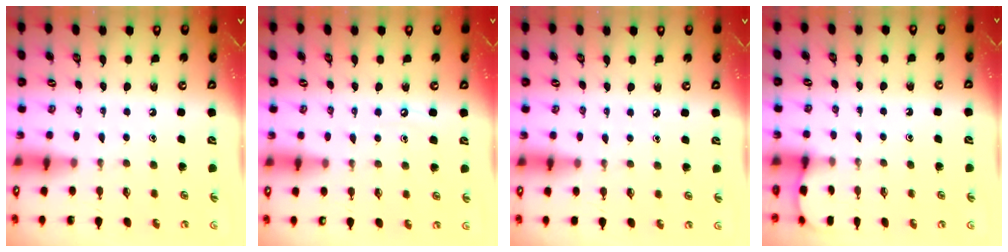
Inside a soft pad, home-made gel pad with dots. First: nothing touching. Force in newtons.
{"total": 5.1, "press": 5.1, "slide": 0.6}
{"total": 2.3, "press": 2.3, "slide": 0.4}
{"total": 1.7, "press": 1.6, "slide": 0.2}